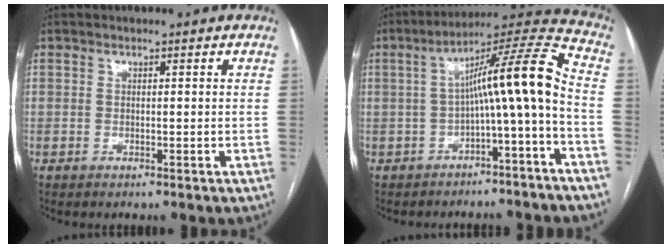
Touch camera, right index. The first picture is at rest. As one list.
[{"total": 12.3, "force": [-2.3, -0.2, 12.1], "torque": [-0.177, 0.041, -0.037]}]